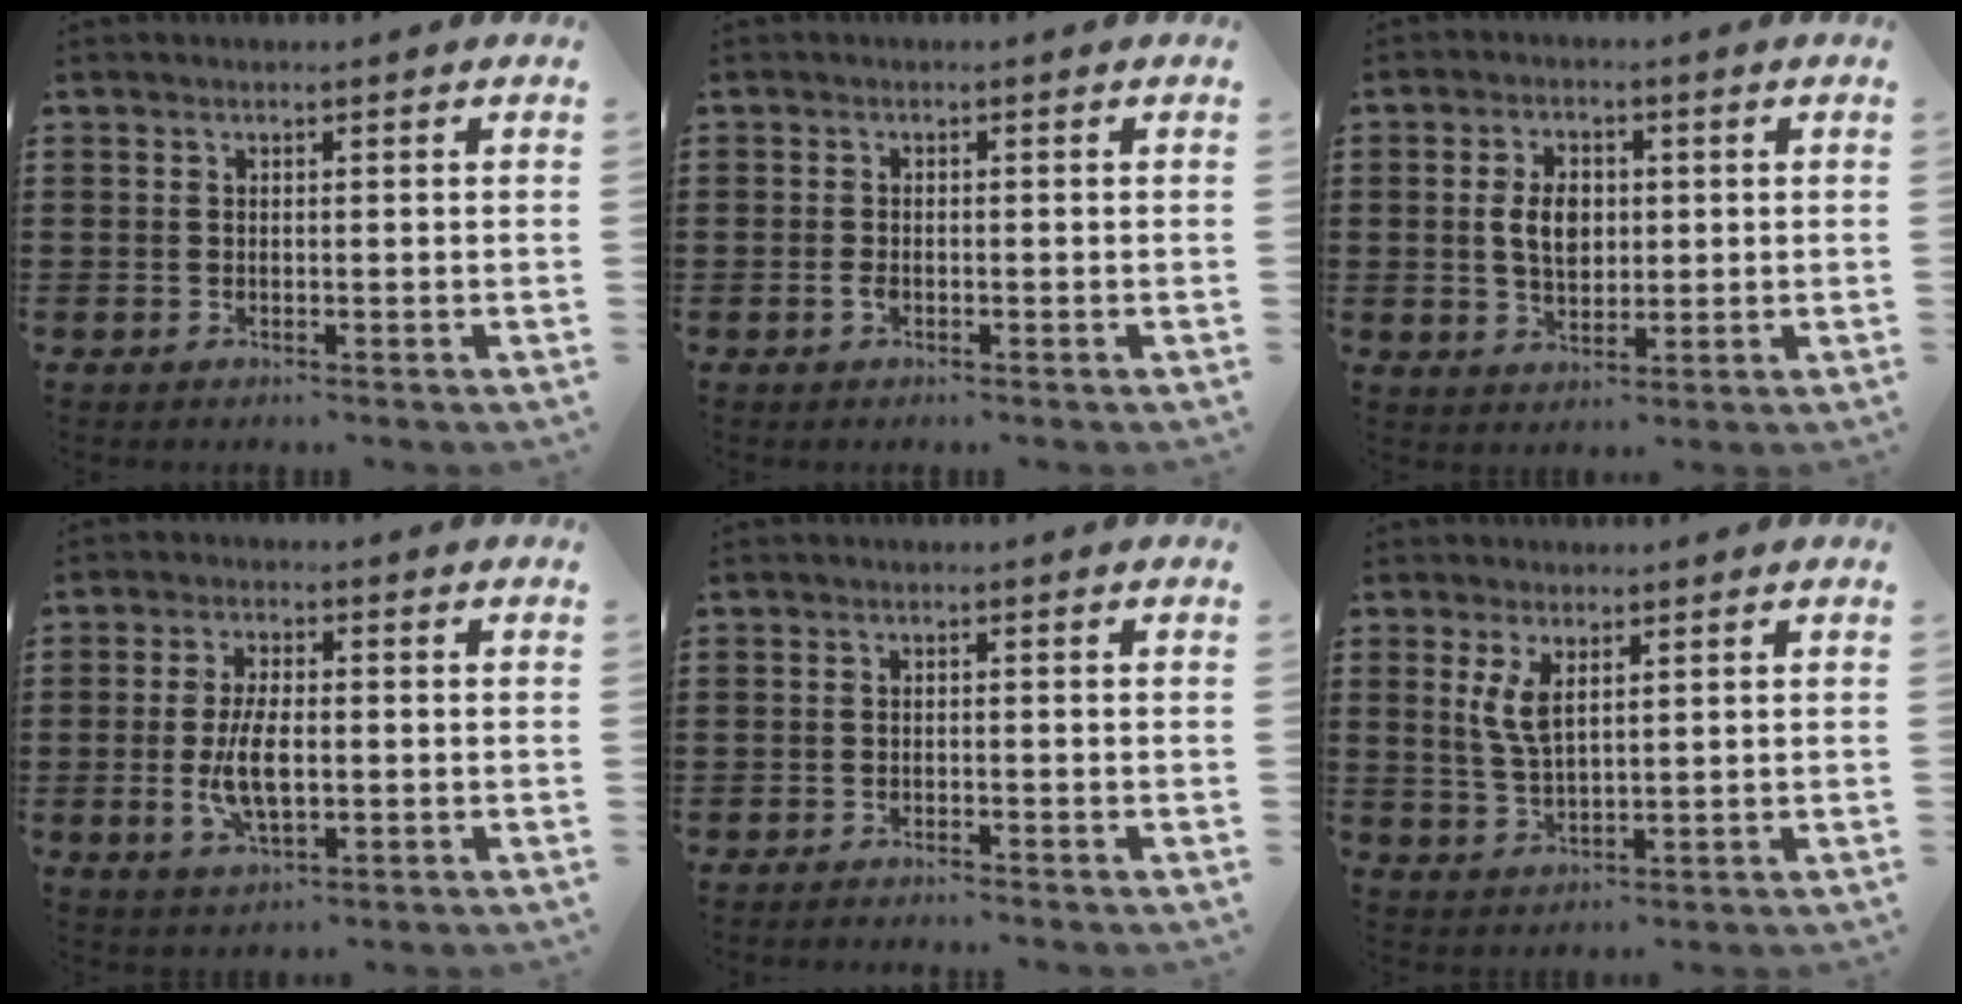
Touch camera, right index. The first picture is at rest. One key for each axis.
{"total": 1.2, "fx": -0.5, "fy": 0.5, "fz": 1.0, "tx": -0.029, "ty": -0.009, "tz": -0.010}
{"total": 5.5, "fx": 0.5, "fy": 3.6, "fz": 4.1, "tx": -0.087, "ty": 0.009, "tz": 0.002}
{"total": 6.9, "fx": -0.9, "fy": 3.0, "fz": 6.2, "tx": -0.135, "ty": -0.006, "tz": -0.021}
{"total": 1.1, "fx": -1.1, "fy": -0.1, "fz": 0.1, "tx": -0.004, "ty": 0.001, "tz": -0.023}
{"total": 4.3, "fx": 1.7, "fy": 1.7, "fz": 3.5, "tx": -0.082, "ty": 0.002, "tz": 0.027}